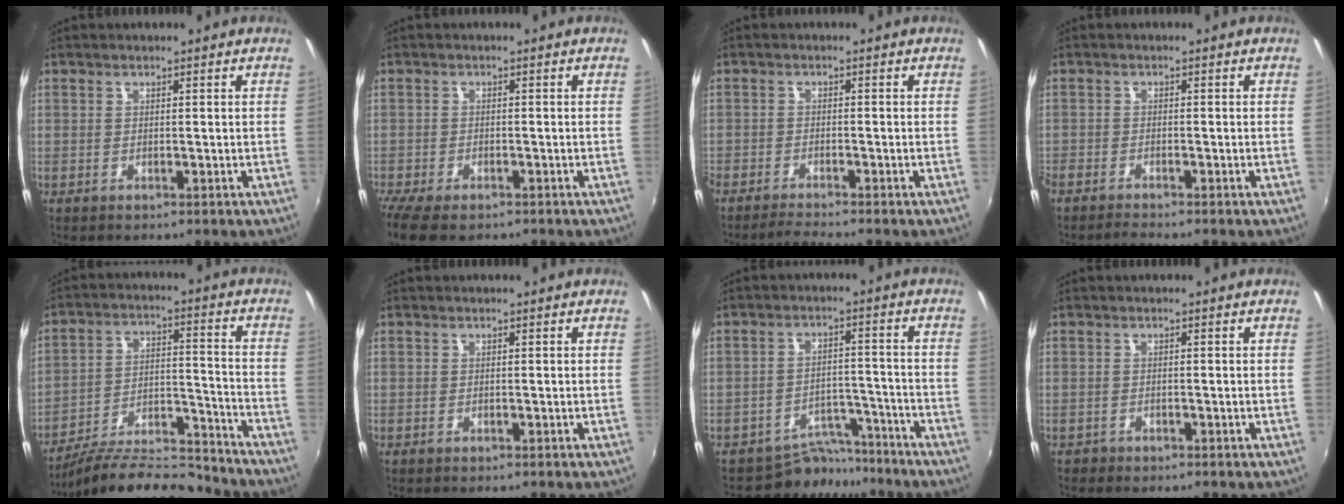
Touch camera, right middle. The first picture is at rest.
{"total": 8.2, "force": [-6.2, 2.6, 4.7], "torque": [-0.116, -0.041, -0.112]}
{"total": 3.3, "force": [-3.1, -0.6, 0.8], "torque": [-0.036, -0.009, -0.061]}
{"total": 2.2, "force": [-2.2, -0.2, 0.5], "torque": [-0.022, -0.011, -0.044]}
{"total": 17.0, "force": [-15.6, 3.3, 5.7], "torque": [-0.108, 0.010, -0.238]}
{"total": 0.0}
{"total": 7.2, "force": [-6.6, 2.7, -0.1], "torque": [-0.004, 0.024, -0.100]}
{"total": 0.8, "force": [-0.6, 0.5, 0.0], "torque": [-0.005, 0.002, -0.010]}